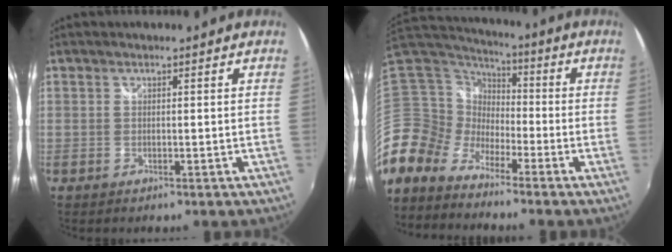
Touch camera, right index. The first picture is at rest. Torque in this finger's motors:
{"motor_torque": [-0.27, -0.17, -1.05, -0.21]}